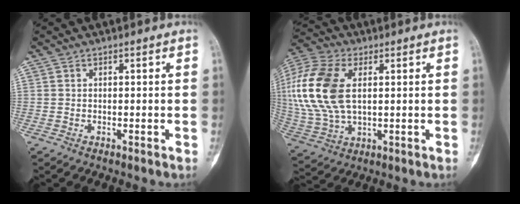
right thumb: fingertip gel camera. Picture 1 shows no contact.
{"total": 19.4, "force": [3.4, 11.1, 15.5], "torque": [-0.356, -0.002, 0.061]}